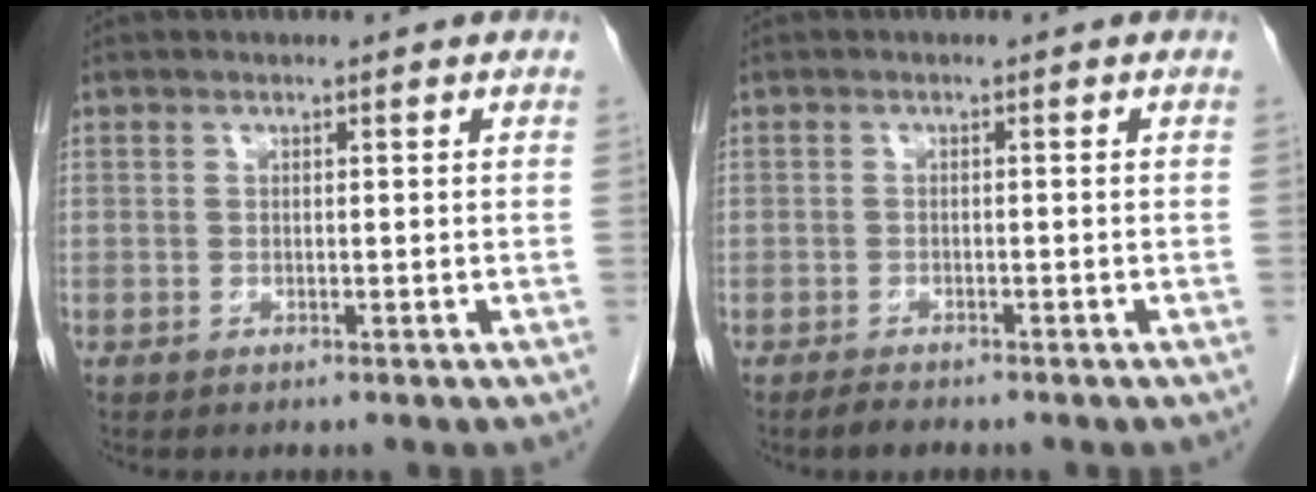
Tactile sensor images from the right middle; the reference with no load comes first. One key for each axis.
{"total": 1.5, "fx": -1.4, "fy": 0.3, "fz": 0.6, "tx": -0.023, "ty": -0.006, "tz": -0.020}